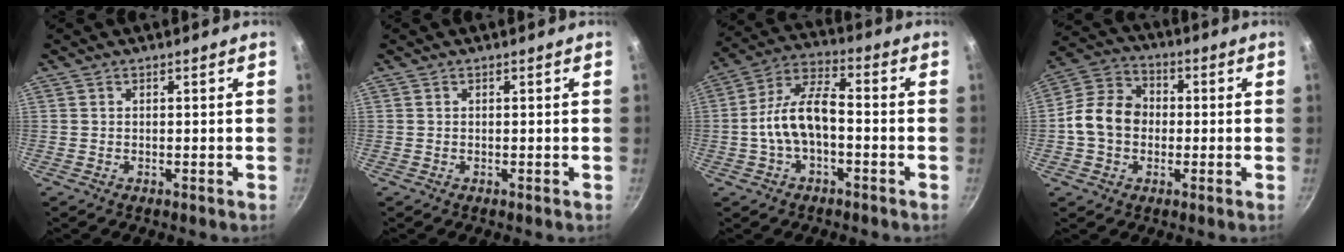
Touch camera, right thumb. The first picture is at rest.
{"total": 0.0}
{"total": 11.2, "force": [-2.1, 5.8, 9.4], "torque": [-0.163, 0.044, -0.050]}
{"total": 11.1, "force": [-0.9, 9.0, 6.5], "torque": [-0.089, 0.027, -0.036]}